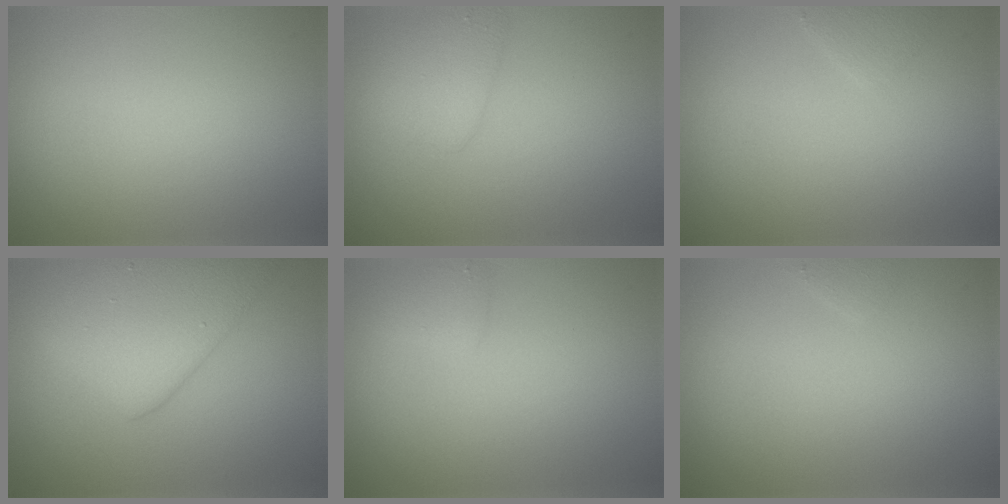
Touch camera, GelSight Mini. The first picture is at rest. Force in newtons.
{"total": 2.4, "press": 2.4, "slide": 0.1}
{"total": 1.1, "press": 1.1, "slide": 0.1}
{"total": 6.8, "press": 6.8, "slide": 0.4}
{"total": 1.2, "press": 1.2, "slide": 0.1}
{"total": 0.6, "press": 0.6, "slide": 0.1}